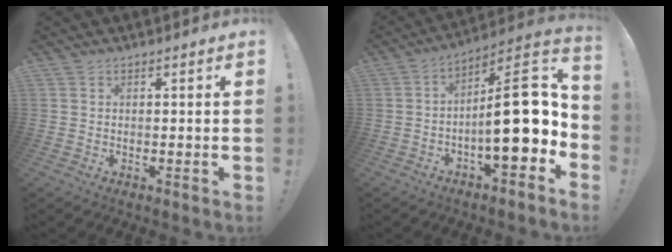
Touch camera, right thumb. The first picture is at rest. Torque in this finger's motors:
{"motor_torque": [2.86, 2.15, 1.98, -0.79, 0.53]}